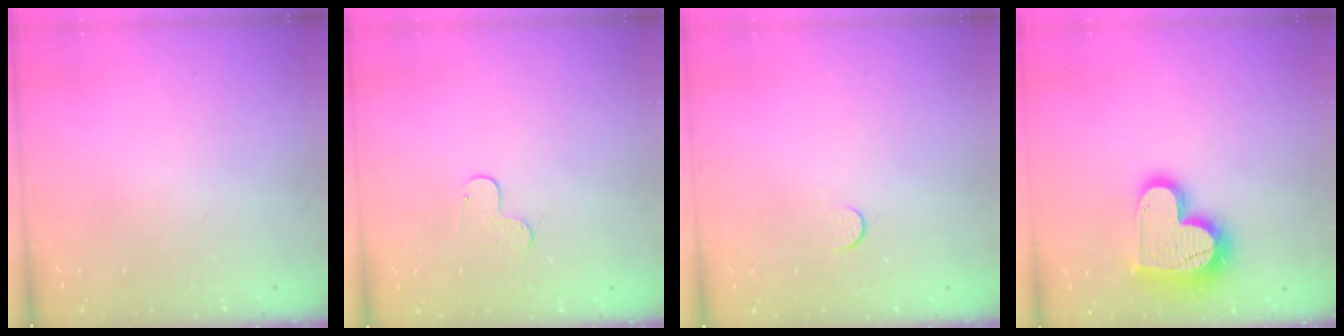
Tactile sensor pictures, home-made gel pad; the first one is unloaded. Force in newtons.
{"total": 5.2, "press": 5.1, "slide": 0.5}
{"total": 3.5, "press": 3.5, "slide": 0.3}
{"total": 16.8, "press": 16.8, "slide": 1.1}